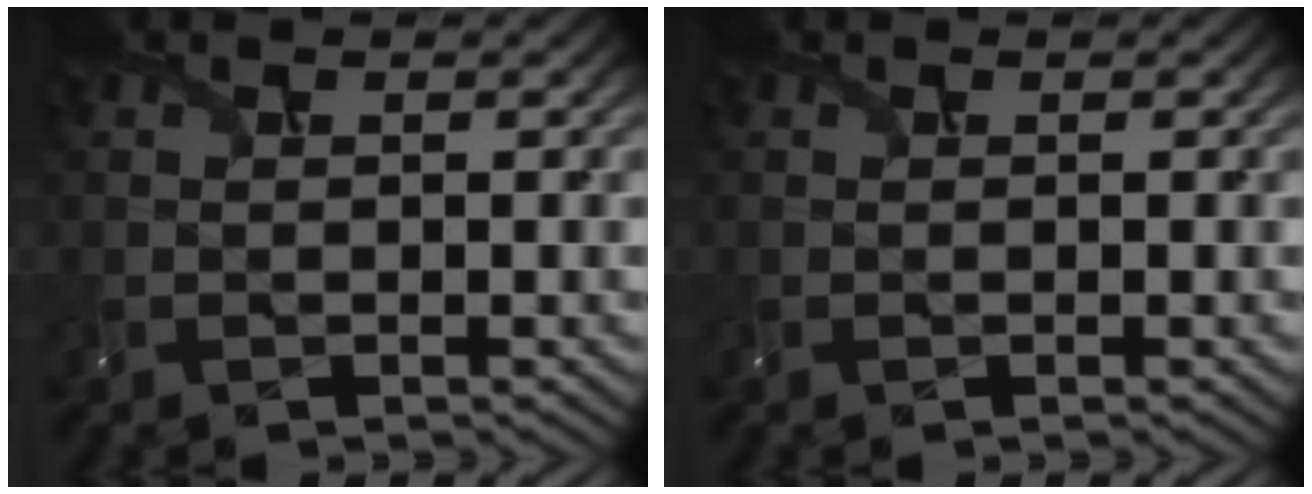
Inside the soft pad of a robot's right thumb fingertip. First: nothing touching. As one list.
[{"total": 0.0}]